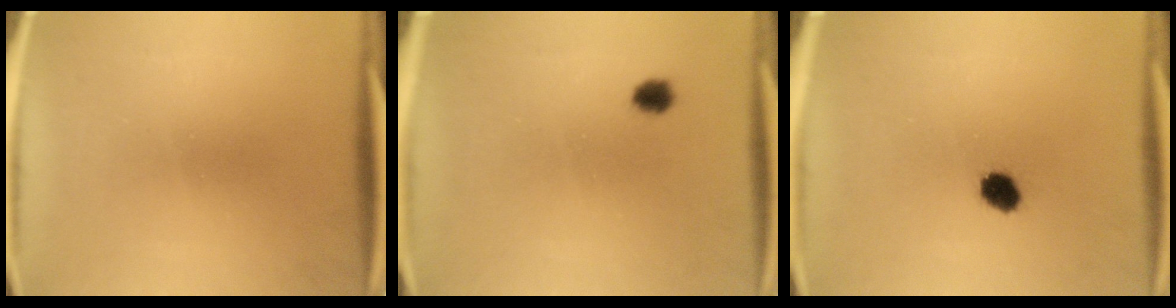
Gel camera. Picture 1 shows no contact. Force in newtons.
{"total": 2.1}
{"total": 4.2}